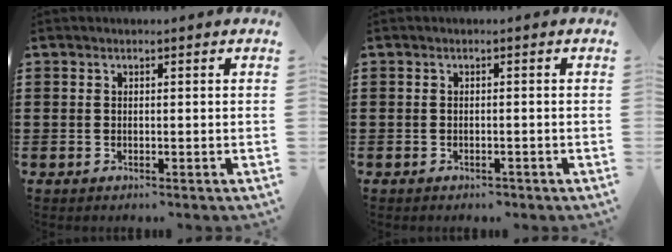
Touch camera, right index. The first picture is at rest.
{"total": 0.8, "force": [-0.7, 0.2, 0.3], "torque": [-0.010, -0.004, -0.015]}